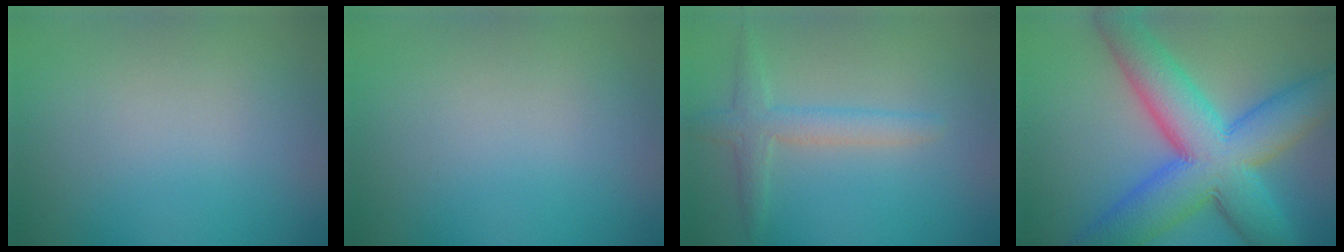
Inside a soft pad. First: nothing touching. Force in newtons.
{"total": 0.0}
{"total": 2.7, "press": 2.7, "slide": 0.1}
{"total": 11.9, "press": 11.9, "slide": 0.3}